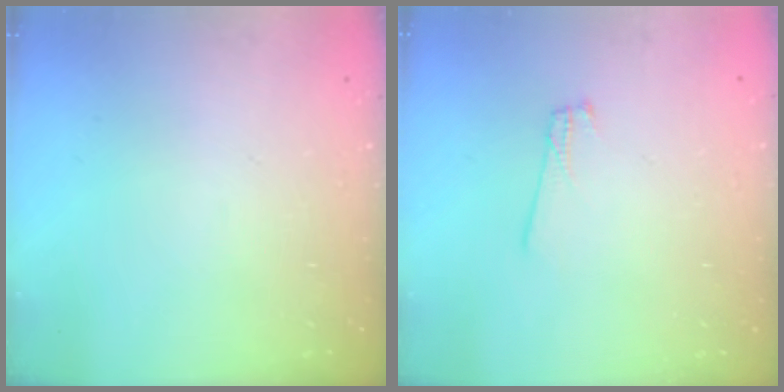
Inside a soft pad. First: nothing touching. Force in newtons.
{"total": 1.3, "press": 1.3, "slide": 0.1}